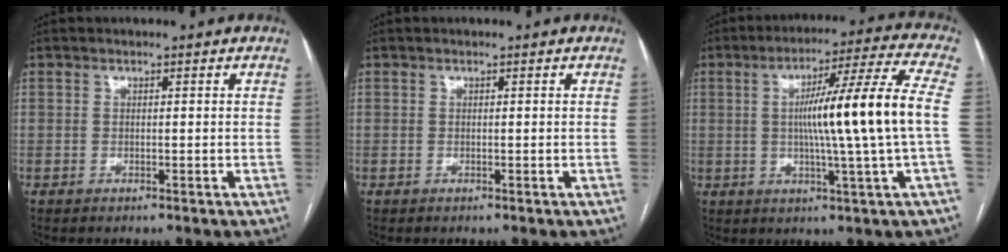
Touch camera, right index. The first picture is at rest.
{"total": 0.0}
{"total": 15.3, "force": [0.2, -1.9, 15.1], "torque": [-0.237, 0.003, -0.001]}